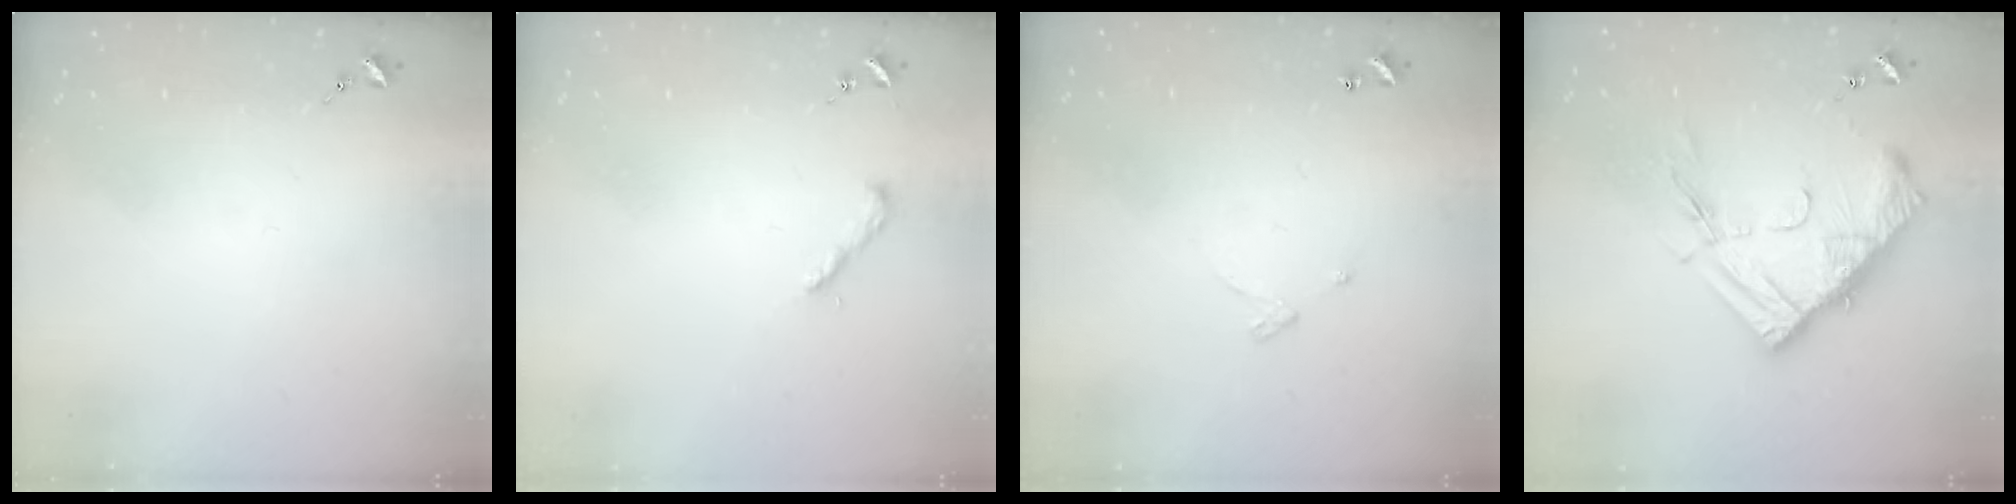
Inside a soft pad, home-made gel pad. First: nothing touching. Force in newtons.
{"total": 3.8, "press": 3.8, "slide": 0.3}
{"total": 3.2, "press": 3.1, "slide": 0.3}
{"total": 16.6, "press": 16.6, "slide": 1.1}